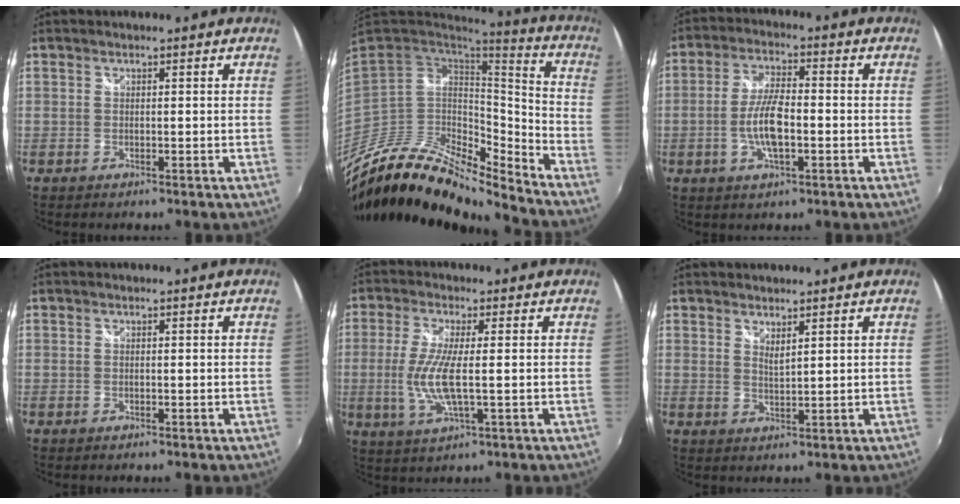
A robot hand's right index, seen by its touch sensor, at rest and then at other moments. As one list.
[{"total": 19.2, "force": [-16.2, 4.7, 9.2], "torque": [-0.169, -0.021, -0.301]}, {"total": 7.8, "force": [-1.9, 2.3, 7.2], "torque": [-0.146, 0.003, -0.038]}, {"total": 0.0}, {"total": 8.2, "force": [-0.7, 1.4, 8.0], "torque": [-0.169, -0.009, -0.011]}, {"total": 2.2, "force": [1.8, 0.3, 1.2], "torque": [-0.022, -0.003, 0.029]}]